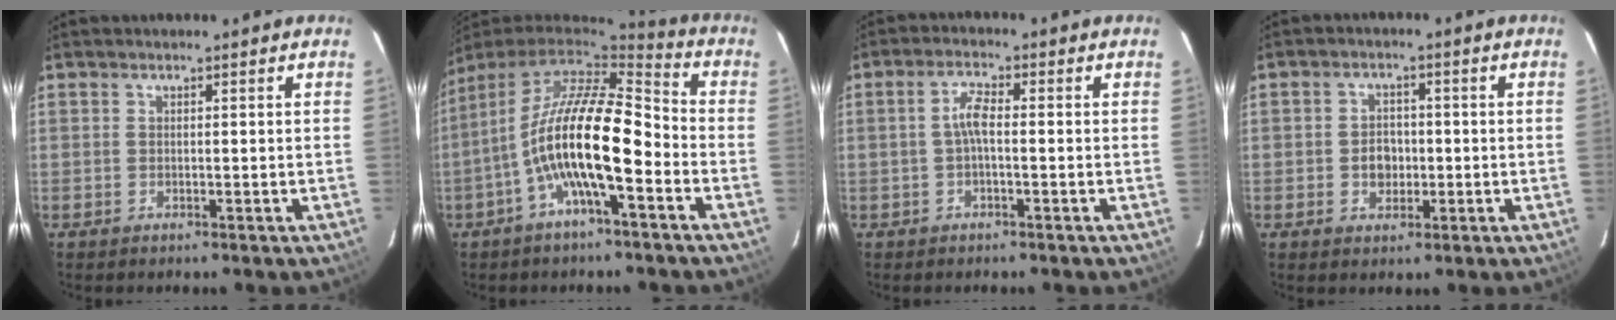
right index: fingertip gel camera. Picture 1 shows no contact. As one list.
[{"total": 14.6, "force": [-4.8, 3.5, 13.4], "torque": [-0.238, -0.004, -0.093]}, {"total": 3.1, "force": [-0.5, 0.7, 3.0], "torque": [-0.062, 0.009, -0.011]}, {"total": 4.1, "force": [-0.7, 3.3, 2.2], "torque": [-0.040, 0.008, -0.006]}]